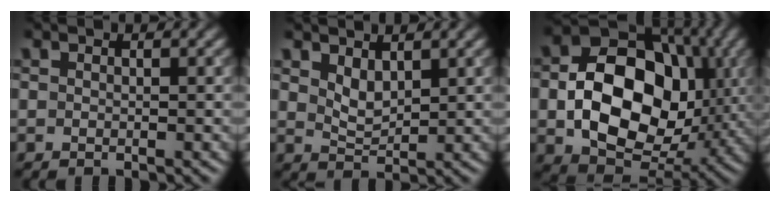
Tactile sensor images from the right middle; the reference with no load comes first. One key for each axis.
{"total": 2.2, "fx": 1.3, "fy": 1.1, "fz": 1.4, "tx": -0.031, "ty": -0.006, "tz": 0.032}
{"total": 13.1, "fx": -0.6, "fy": 9.5, "fz": 8.9, "tx": -0.144, "ty": -0.002, "tz": -0.009}